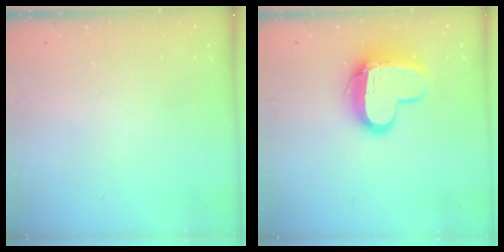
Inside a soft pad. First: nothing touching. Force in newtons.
{"total": 12.9, "press": 12.9, "slide": 1.1}